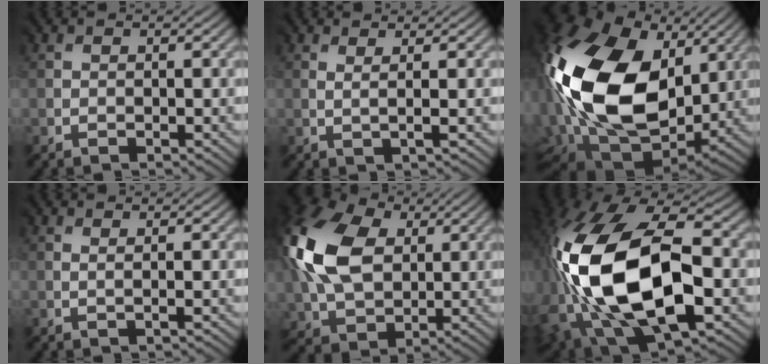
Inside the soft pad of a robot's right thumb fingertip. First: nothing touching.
{"total": 1.2, "force": [0.4, 0.1, 1.1], "torque": [-0.022, 0.004, 0.005]}
{"total": 22.2, "force": [3.2, 14.8, 16.2], "torque": [-0.408, -0.010, 0.068]}
{"total": 0.5, "force": [0.2, 0.0, 0.5], "torque": [-0.010, 0.005, 0.001]}
{"total": 15.4, "force": [3.4, 10.6, 10.6], "torque": [-0.274, 0.024, 0.066]}
{"total": 20.1, "force": [-2.8, 11.8, 16.0], "torque": [-0.377, -0.036, -0.035]}